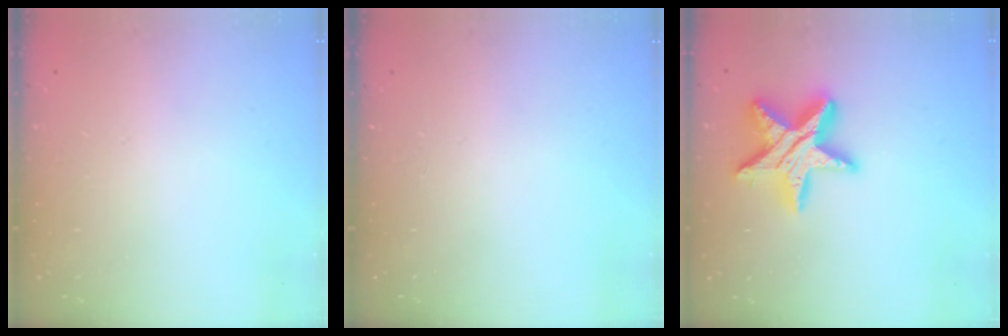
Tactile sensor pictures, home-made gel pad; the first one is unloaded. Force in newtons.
{"total": 0.0}
{"total": 16.7, "press": 16.6, "slide": 1.5}